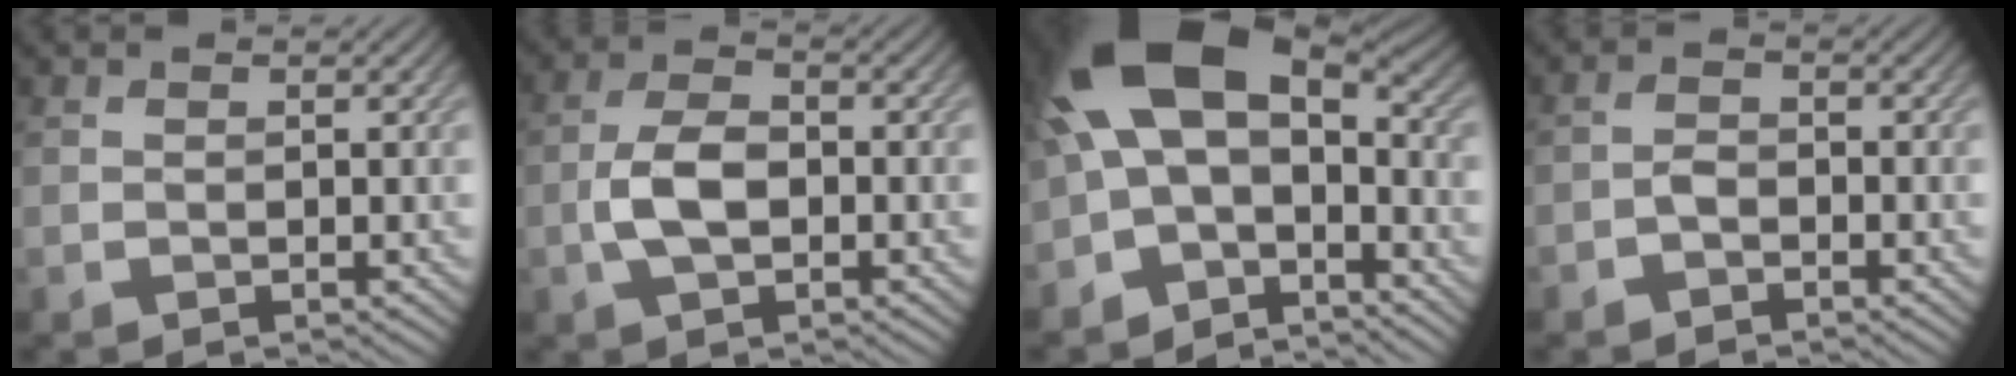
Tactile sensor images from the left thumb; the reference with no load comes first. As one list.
[{"total": 4.9, "force": [-1.1, 2.6, 4.0], "torque": [-0.092, 0.004, -0.027]}, {"total": 13.3, "force": [-1.4, 7.8, 10.7], "torque": [-0.201, 0.005, -0.039]}, {"total": 1.6, "force": [-1.1, 0.9, 0.9], "torque": [-0.016, 0.005, -0.025]}]